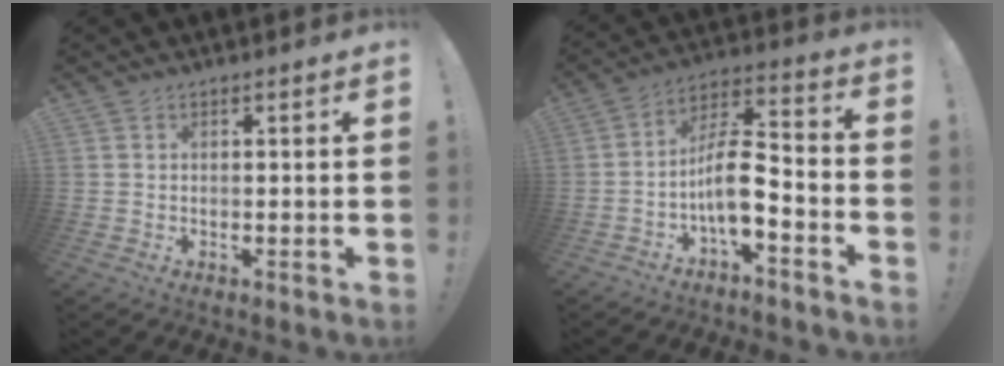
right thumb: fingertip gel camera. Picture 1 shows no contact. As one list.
[{"total": 12.2, "force": [-3.7, 5.1, 10.4], "torque": [-0.196, 0.019, -0.066]}]